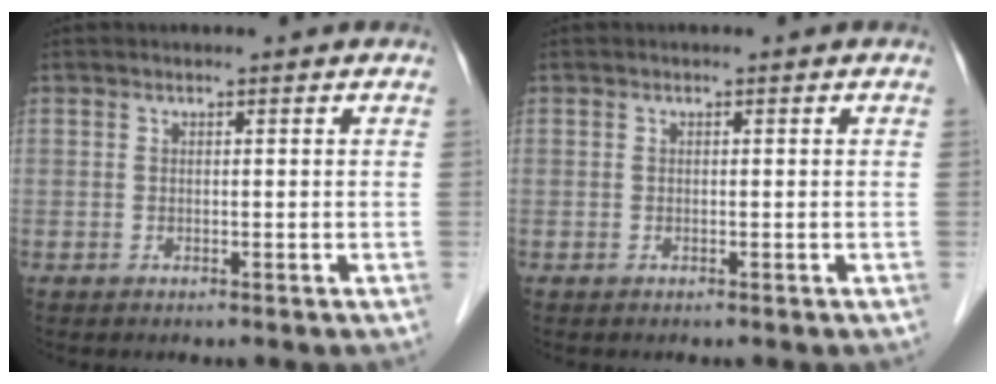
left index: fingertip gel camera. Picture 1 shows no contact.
{"total": 0.0}